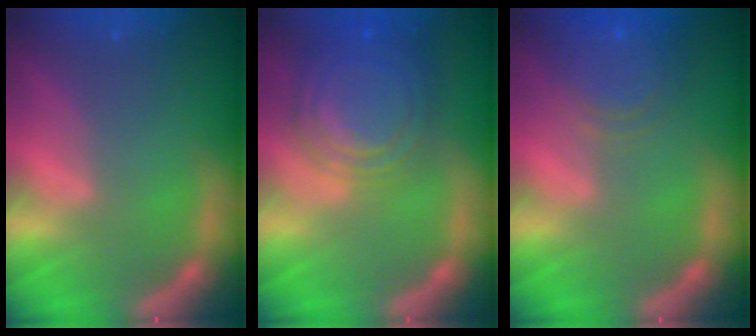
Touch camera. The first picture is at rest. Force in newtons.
{"total": 10.0}
{"total": 5.5}